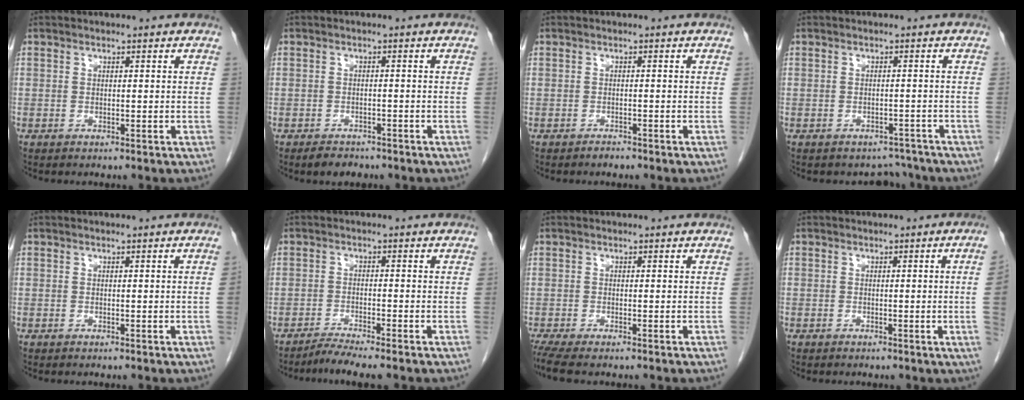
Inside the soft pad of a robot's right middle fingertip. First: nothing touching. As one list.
[{"total": 2.8, "force": [-2.2, 1.5, 0.9], "torque": [-0.018, 0.000, -0.028]}, {"total": 1.0, "force": [-0.9, 0.2, 0.2], "torque": [-0.007, 0.000, -0.013]}, {"total": 3.4, "force": [-2.9, 1.6, -0.4], "torque": [0.012, 0.011, -0.038]}, {"total": 0.6, "force": [0.0, -0.3, 0.5], "torque": [0.002, 0.002, 0.001]}, {"total": 3.5, "force": [-3.1, -0.8, 1.4], "torque": [-0.029, -0.012, -0.061]}, {"total": 3.4, "force": [-2.8, 0.2, 2.0], "torque": [-0.036, -0.009, -0.051]}, {"total": 3.1, "force": [-0.4, -1.2, 2.9], "torque": [-0.029, -0.003, -0.005]}]